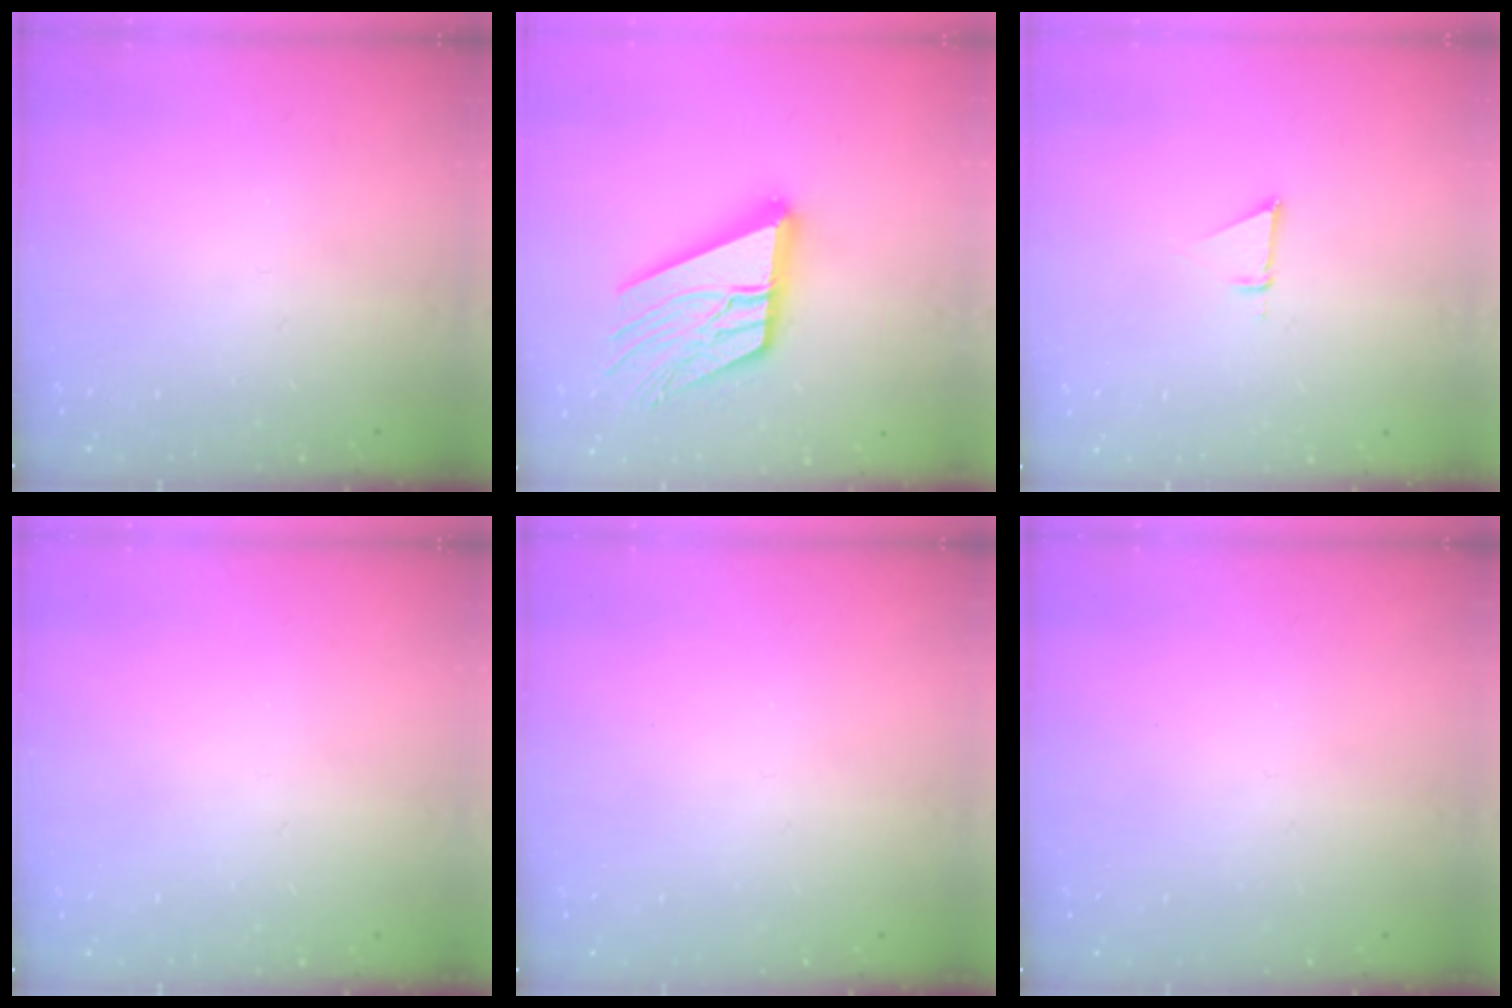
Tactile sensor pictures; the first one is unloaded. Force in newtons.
{"total": 19.8, "press": 19.7, "slide": 2.3}
{"total": 3.1, "press": 3.1, "slide": 0.2}
{"total": 0.0}
{"total": 0.0}
{"total": 0.0}